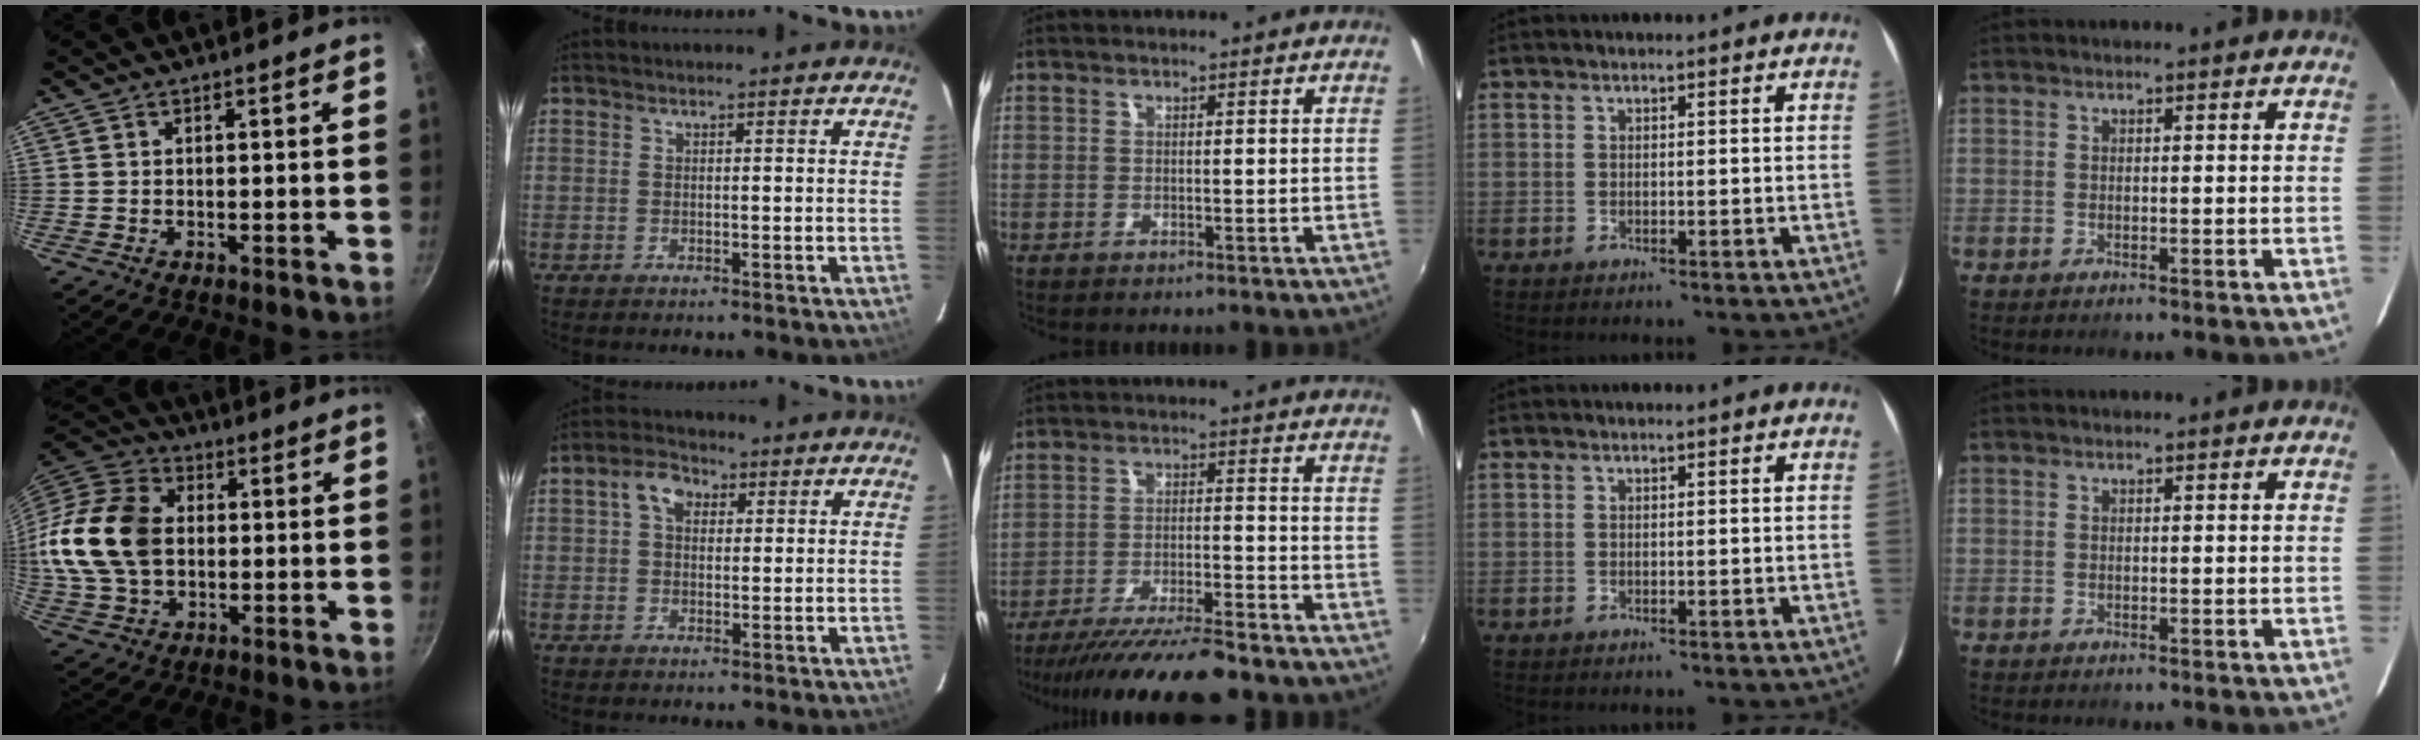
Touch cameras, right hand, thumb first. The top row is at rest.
{"thumb": {"total": 19.2, "force": [0.8, 13.9, 13.2], "torque": [-0.245, 0.024, 0.010]}, "index": {"total": 4.7, "force": [1.5, 3.5, 2.9], "torque": [-0.051, 0.020, 0.026]}, "middle": {"total": 16.3, "force": [-14.4, 1.7, 7.6], "torque": [-0.152, -0.030, -0.223]}}